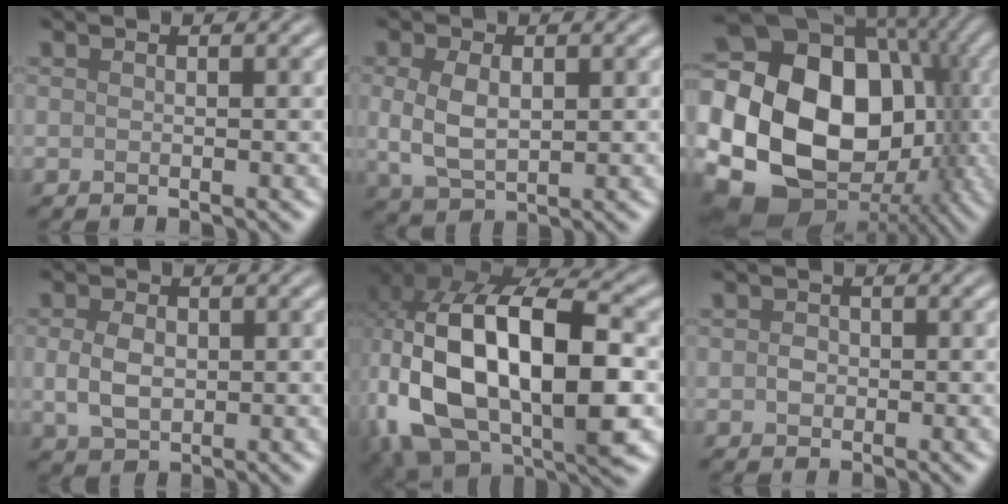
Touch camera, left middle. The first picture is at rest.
{"total": 3.7, "force": [0.3, 2.2, 3.0], "torque": [-0.069, -0.001, 0.010]}
{"total": 23.4, "force": [-1.2, 19.0, 13.5], "torque": [-0.243, -0.016, -0.050]}
{"total": 3.3, "force": [0.0, 2.4, 2.3], "torque": [-0.052, 0.000, -0.001]}
{"total": 16.8, "force": [-0.8, 9.3, 14.0], "torque": [-0.262, -0.012, -0.004]}
{"total": 1.2, "force": [-0.1, 1.0, 0.6], "torque": [-0.010, -0.001, -0.005]}